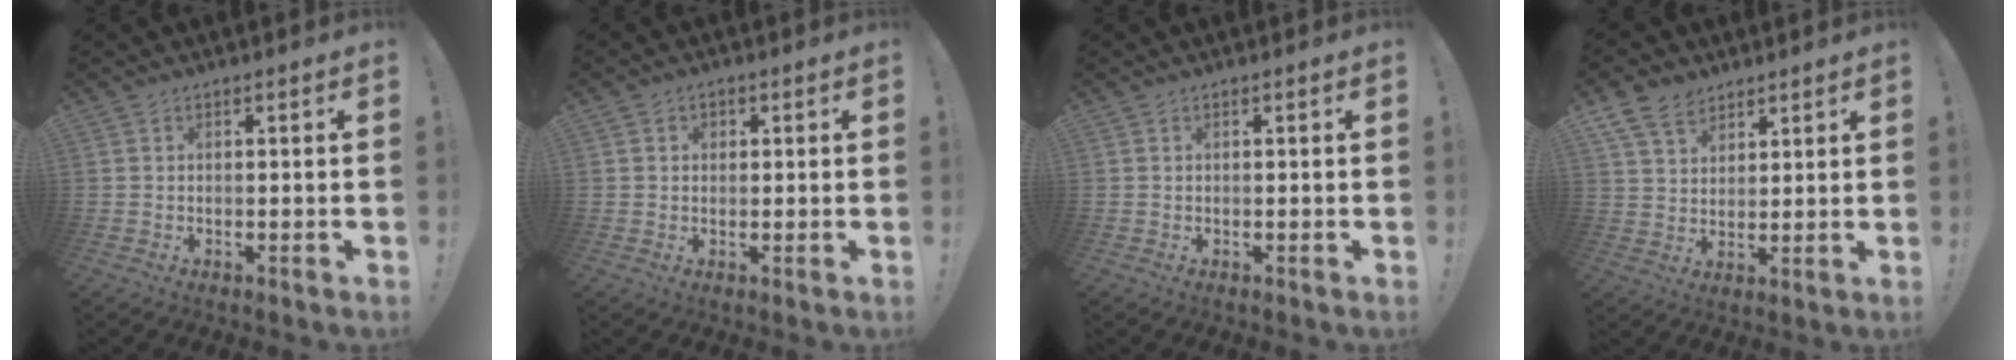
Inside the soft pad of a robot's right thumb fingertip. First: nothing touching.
{"total": 1.9, "force": [0.4, 1.7, 0.7], "torque": [-0.008, 0.000, 0.008]}
{"total": 0.0}
{"total": 8.9, "force": [6.2, 5.6, 2.9], "torque": [-0.061, -0.031, 0.125]}